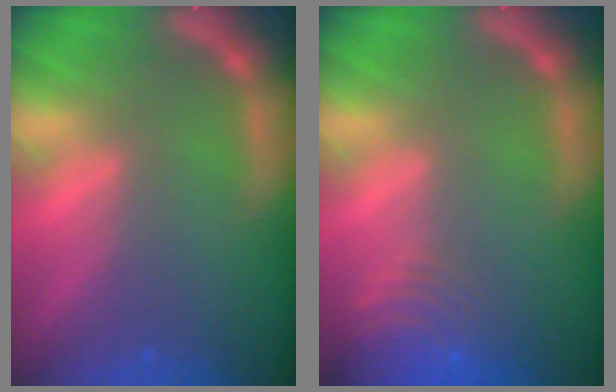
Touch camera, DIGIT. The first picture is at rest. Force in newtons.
{"total": 7.5}